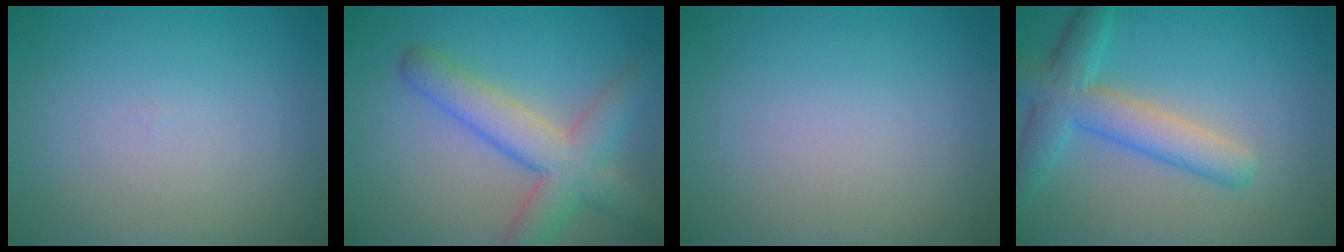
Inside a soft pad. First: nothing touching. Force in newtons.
{"total": 6.1, "press": 6.1, "slide": 0.3}
{"total": 0.0}
{"total": 5.2, "press": 5.2, "slide": 0.2}